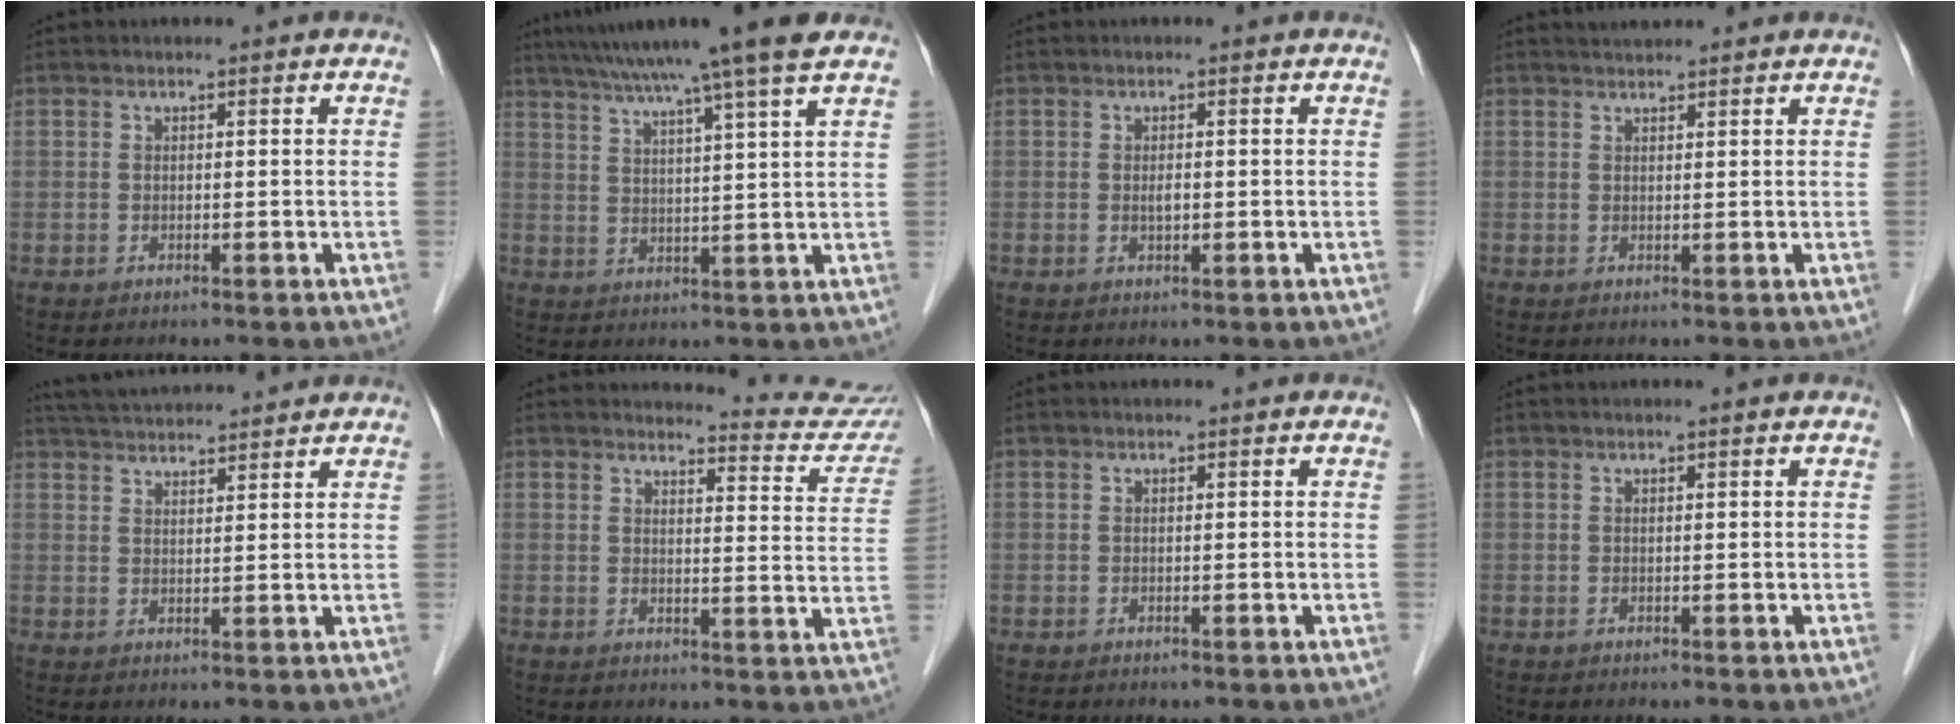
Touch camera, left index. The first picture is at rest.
{"total": 13.6, "force": [10.8, -1.9, 8.1], "torque": [-0.135, 0.012, 0.151]}
{"total": 1.1, "force": [-0.1, 0.3, 1.0], "torque": [-0.021, 0.000, 0.000]}
{"total": 1.7, "force": [1.7, 0.0, 0.3], "torque": [-0.008, 0.016, 0.034]}
{"total": 9.6, "force": [9.2, 0.8, 2.9], "torque": [-0.056, 0.034, 0.144]}
{"total": 10.8, "force": [10.8, 0.7, 0.1], "torque": [0.018, -0.073, 0.098]}
{"total": 0.0}
{"total": 0.0}